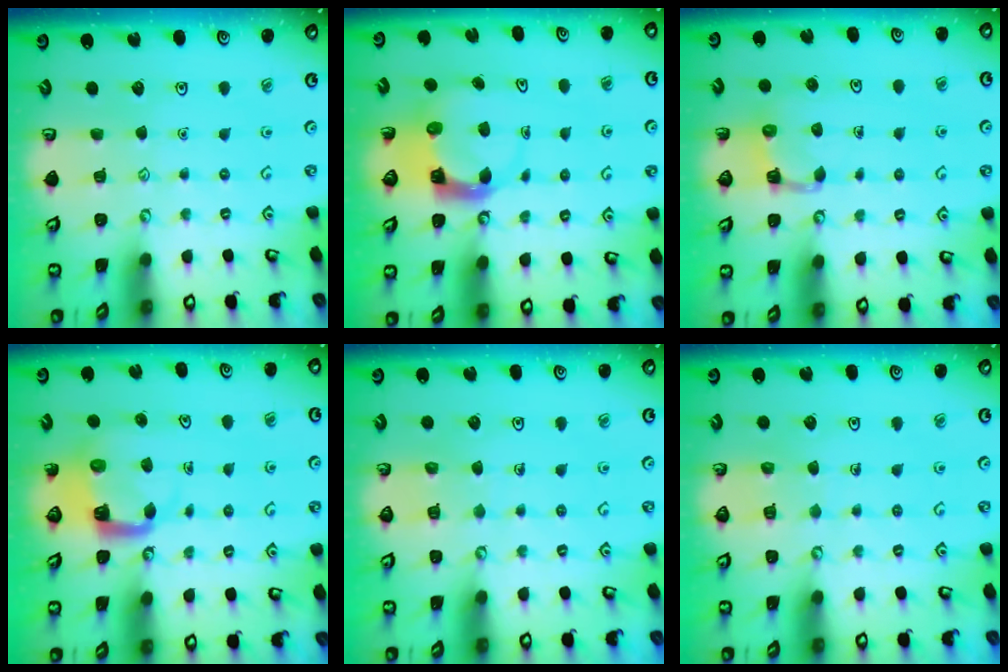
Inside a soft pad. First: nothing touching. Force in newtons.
{"total": 5.0, "press": 4.9, "slide": 0.9}
{"total": 3.4, "press": 3.3, "slide": 0.6}
{"total": 5.0, "press": 4.9, "slide": 0.5}
{"total": 4.8, "press": 4.8, "slide": 0.4}
{"total": 4.8, "press": 4.8, "slide": 0.4}